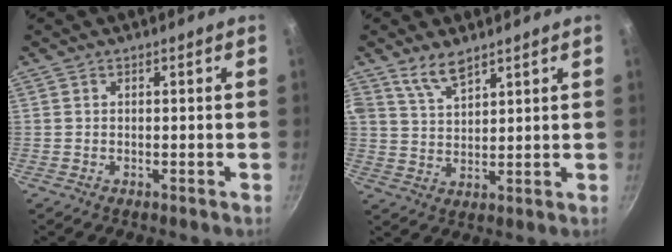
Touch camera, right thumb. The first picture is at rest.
{"total": 5.5, "force": [4.2, 2.1, 2.9], "torque": [-0.050, -0.025, 0.087]}